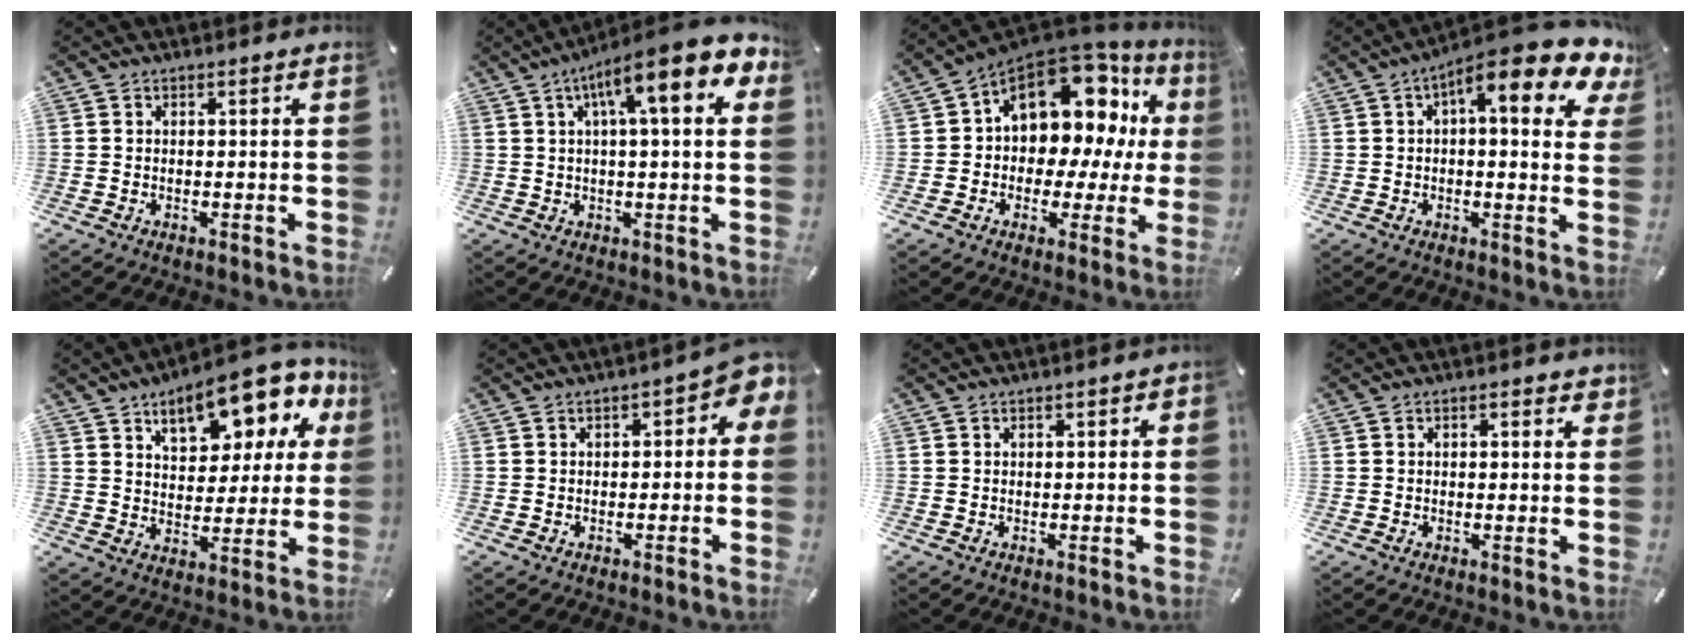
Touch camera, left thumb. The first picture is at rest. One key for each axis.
{"total": 14.5, "fx": 6.0, "fy": 2.6, "fz": 13.0, "tx": -0.215, "ty": -0.024, "tz": 0.091}
{"total": 14.7, "fx": 6.6, "fy": 10.0, "fz": 8.5, "tx": -0.115, "ty": -0.059, "tz": 0.114}
{"total": 12.9, "fx": 6.5, "fy": 3.9, "fz": 10.5, "tx": -0.145, "ty": -0.047, "tz": 0.102}
{"total": 16.5, "fx": 9.9, "fy": 8.5, "fz": 10.1, "tx": -0.149, "ty": -0.054, "tz": 0.167}
{"total": 4.1, "fx": 0.0, "fy": 2.4, "fz": 3.3, "tx": -0.049, "ty": 0.006, "tz": -0.006}
{"total": 0.7, "fx": -0.2, "fy": 0.5, "fz": 0.4, "tx": -0.006, "ty": 0.002, "tz": -0.004}
{"total": 1.5, "fx": 0.4, "fy": 0.8, "fz": 1.2, "tx": -0.016, "ty": 0.003, "tz": 0.003}